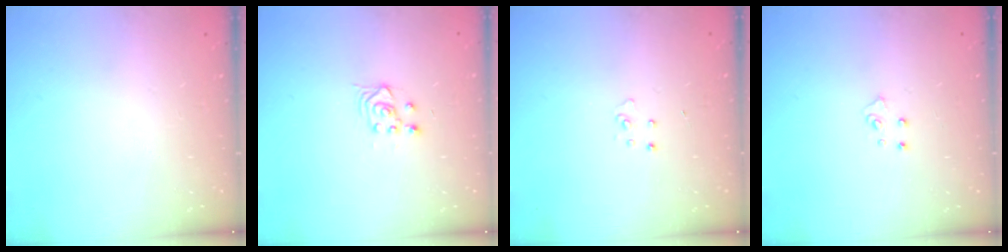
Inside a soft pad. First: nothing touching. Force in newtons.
{"total": 3.4, "press": 3.1, "slide": 1.4}
{"total": 3.6, "press": 3.6, "slide": 0.3}
{"total": 5.1, "press": 5.1, "slide": 0.4}